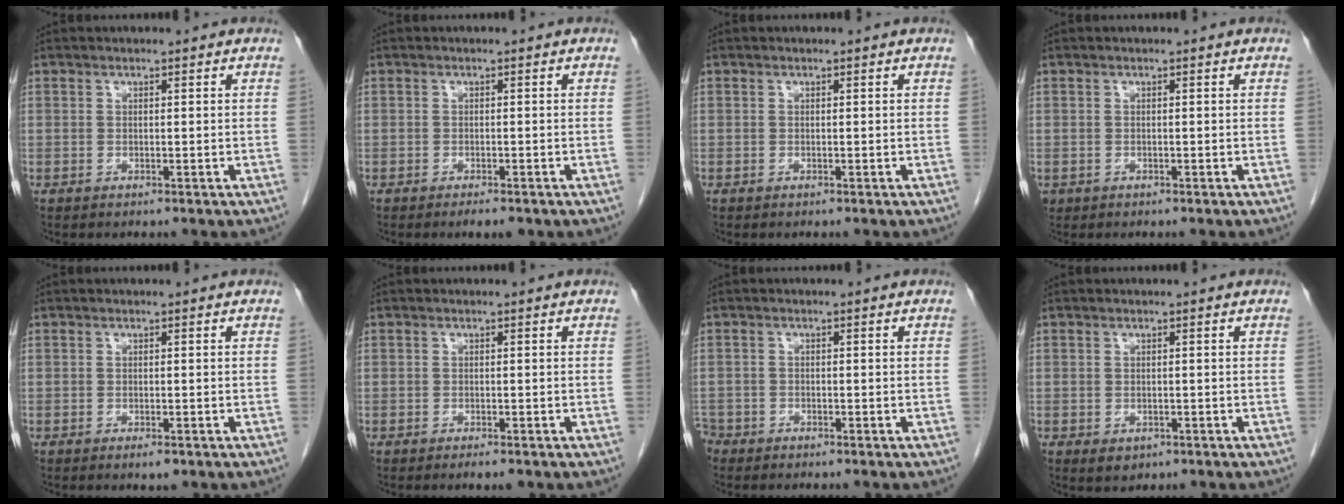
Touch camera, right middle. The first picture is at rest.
{"total": 1.9, "force": [-1.4, 0.5, 1.2], "torque": [-0.016, -0.002, -0.015]}
{"total": 0.0}
{"total": 0.8, "force": [-0.3, 0.8, 0.2], "torque": [-0.010, 0.003, 0.001]}
{"total": 1.4, "force": [-0.8, 0.4, 1.0], "torque": [-0.015, -0.002, -0.009]}
{"total": 1.4, "force": [-1.0, 0.4, 0.9], "torque": [-0.013, -0.002, -0.011]}
{"total": 2.7, "force": [-2.2, 1.4, 0.2], "torque": [-0.010, 0.001, -0.044]}
{"total": 1.9, "force": [-0.8, 1.4, 1.0], "torque": [-0.011, 0.001, 0.000]}